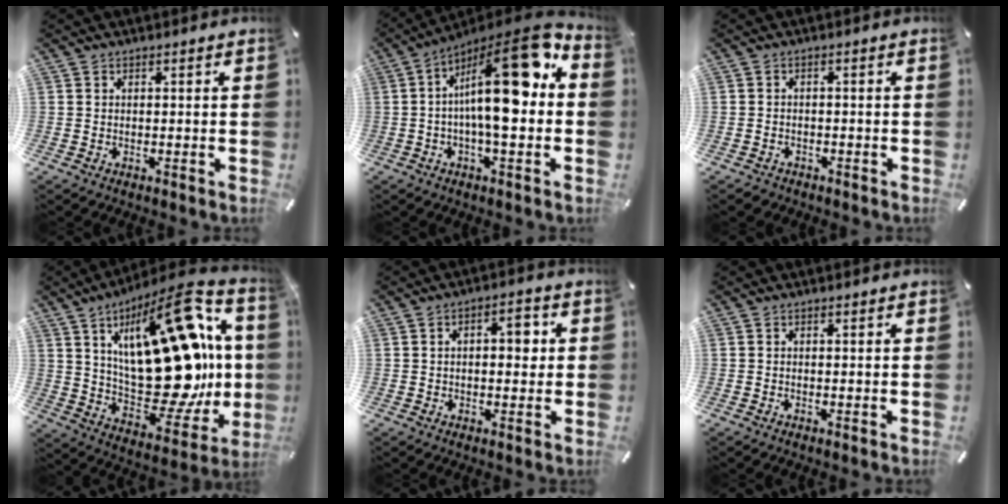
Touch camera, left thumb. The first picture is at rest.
{"total": 20.6, "force": [3.2, 6.3, 19.4], "torque": [-0.324, -0.033, 0.044]}
{"total": 1.6, "force": [-1.2, 1.1, 0.2], "torque": [-0.005, 0.008, -0.027]}
{"total": 32.4, "force": [5.9, 16.1, 27.5], "torque": [-0.427, -0.056, 0.110]}
{"total": 5.9, "force": [0.5, 3.1, 5.0], "torque": [-0.064, 0.004, 0.001]}
{"total": 0.6, "force": [-0.2, 0.1, 0.6], "torque": [-0.009, -0.003, -0.002]}